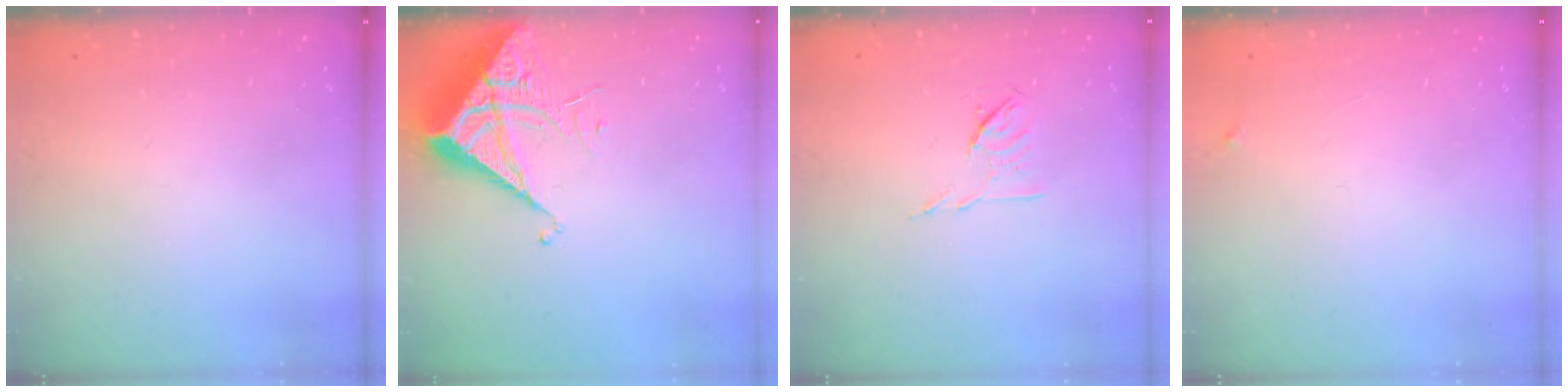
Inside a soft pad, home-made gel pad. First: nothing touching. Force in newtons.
{"total": 7.0, "press": 7.0, "slide": 0.3}
{"total": 6.4, "press": 6.3, "slide": 1.2}
{"total": 3.3, "press": 3.3, "slide": 0.4}